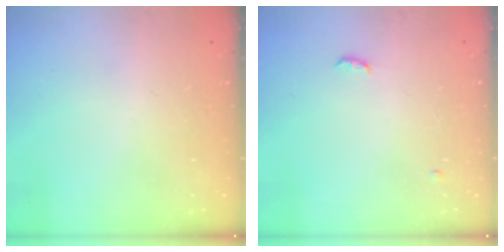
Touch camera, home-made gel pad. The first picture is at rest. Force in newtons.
{"total": 7.6, "press": 4.2, "slide": 6.4}